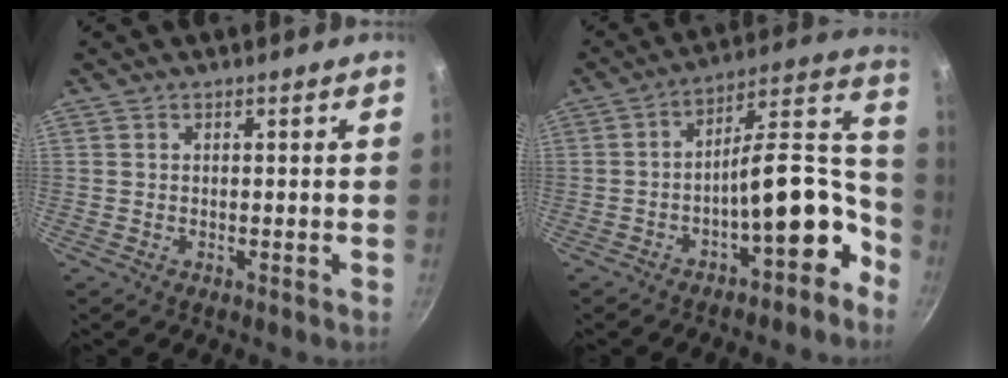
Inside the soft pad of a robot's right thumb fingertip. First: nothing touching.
{"total": 15.2, "force": [-6.7, 6.3, 12.1], "torque": [-0.107, 0.093, -0.104]}